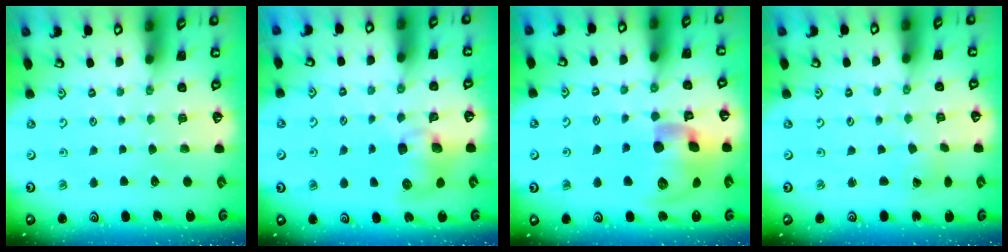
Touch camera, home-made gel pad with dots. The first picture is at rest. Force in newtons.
{"total": 8.2, "press": 8.1, "slide": 1.1}
{"total": 19.2, "press": 19.0, "slide": 3.0}
{"total": 0.9, "press": 0.9, "slide": 0.0}